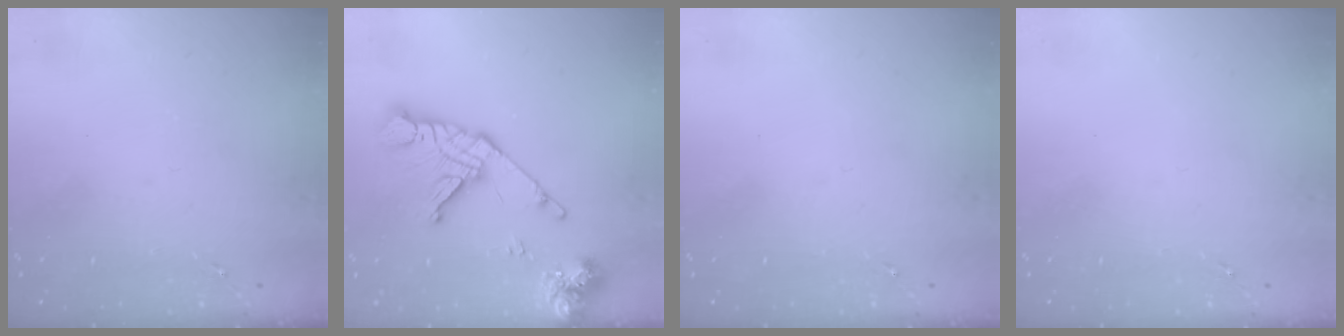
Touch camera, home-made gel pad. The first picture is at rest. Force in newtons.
{"total": 16.6, "press": 16.5, "slide": 2.0}
{"total": 0.0}
{"total": 0.0}